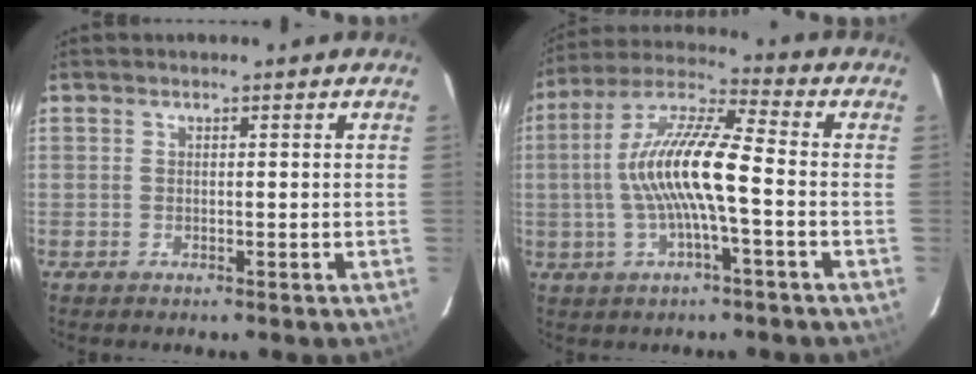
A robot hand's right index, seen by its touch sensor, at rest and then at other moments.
{"total": 13.4, "force": [-1.6, 2.3, 13.1], "torque": [-0.258, 0.014, -0.035]}